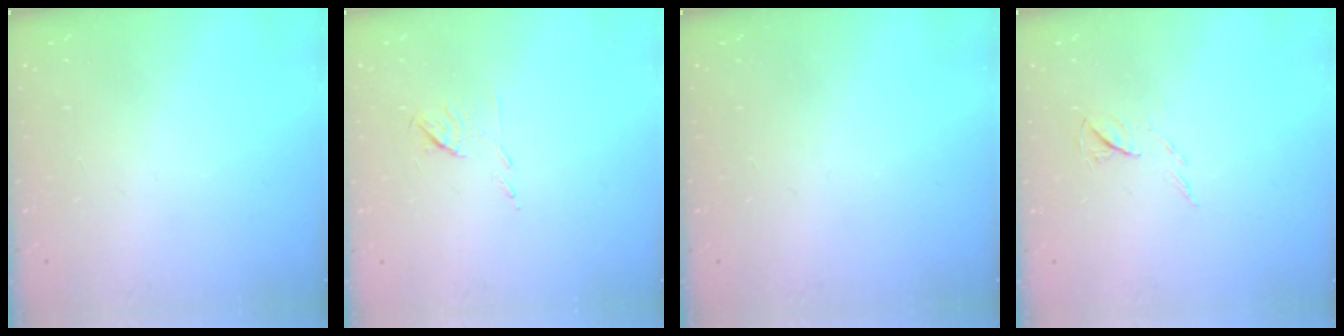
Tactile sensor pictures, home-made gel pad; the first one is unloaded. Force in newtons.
{"total": 5.4, "press": 5.3, "slide": 0.9}
{"total": 0.0}
{"total": 5.0, "press": 5.0, "slide": 0.7}